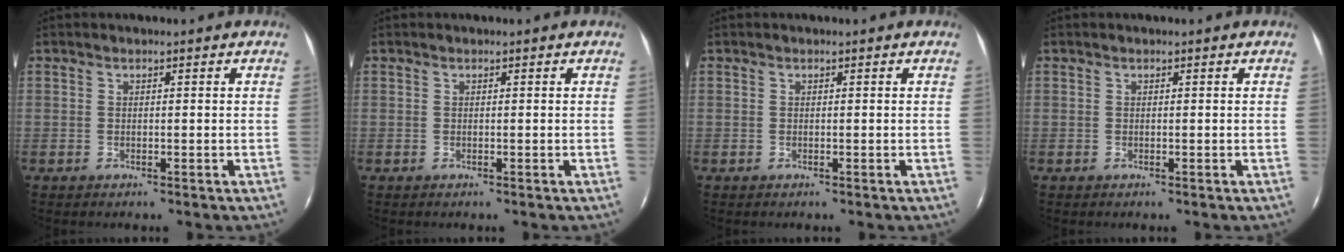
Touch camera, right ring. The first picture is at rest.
{"total": 0.0}
{"total": 0.0}
{"total": 0.0}